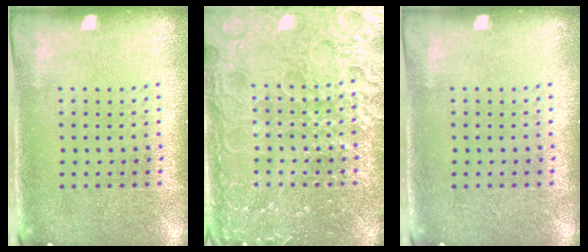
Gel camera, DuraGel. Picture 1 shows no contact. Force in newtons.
{"total": 7.0, "press": 6.9, "slide": 0.8}
{"total": 0.0}